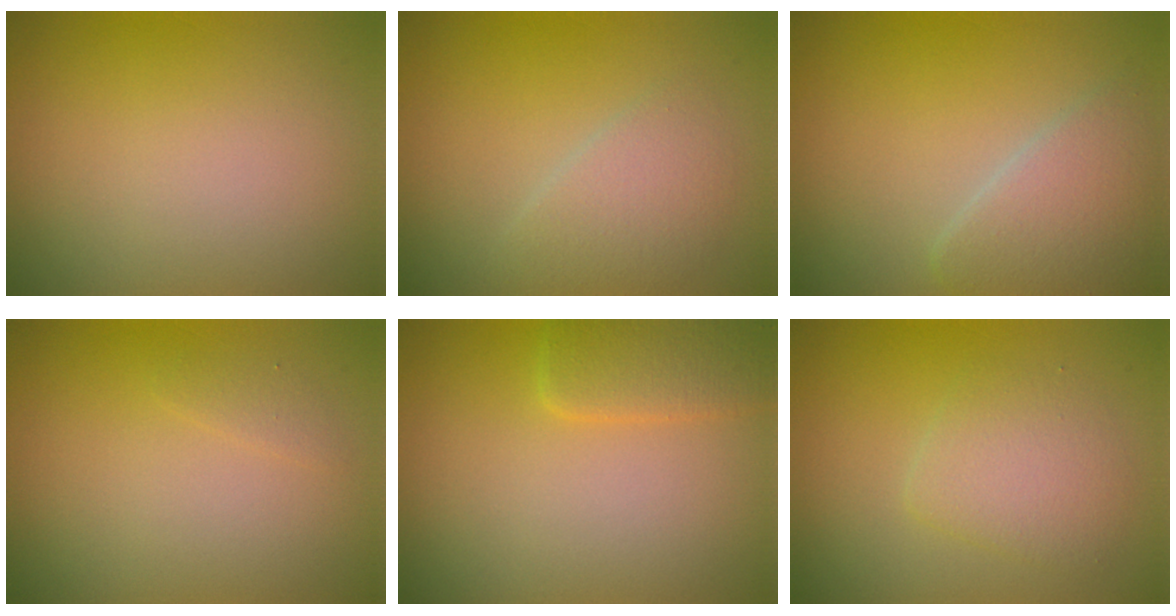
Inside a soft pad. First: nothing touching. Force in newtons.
{"total": 2.6, "press": 2.5, "slide": 0.2}
{"total": 3.8, "press": 3.8, "slide": 0.2}
{"total": 0.7, "press": 0.7, "slide": 0.1}
{"total": 2.9, "press": 2.9, "slide": 0.1}
{"total": 2.8, "press": 2.8, "slide": 0.1}